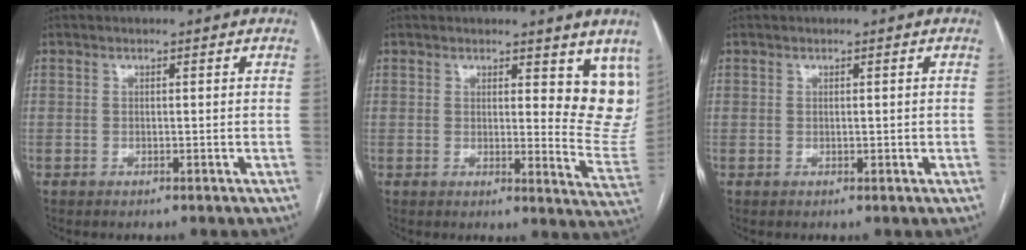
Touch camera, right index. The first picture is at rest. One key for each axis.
{"total": 10.0, "fx": 6.8, "fy": 3.2, "fz": 6.6, "tx": -0.051, "ty": -0.042, "tz": 0.066}
{"total": 0.7, "fx": 0.0, "fy": 0.5, "fz": 0.6, "tx": -0.009, "ty": 0.000, "tz": 0.003}